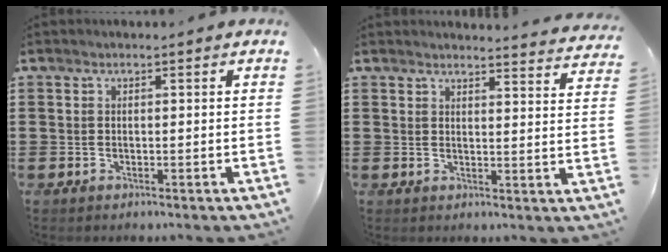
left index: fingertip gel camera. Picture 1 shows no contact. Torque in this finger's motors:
{"motor_torque": [1.11, -1.03, 0.06, 0.01]}